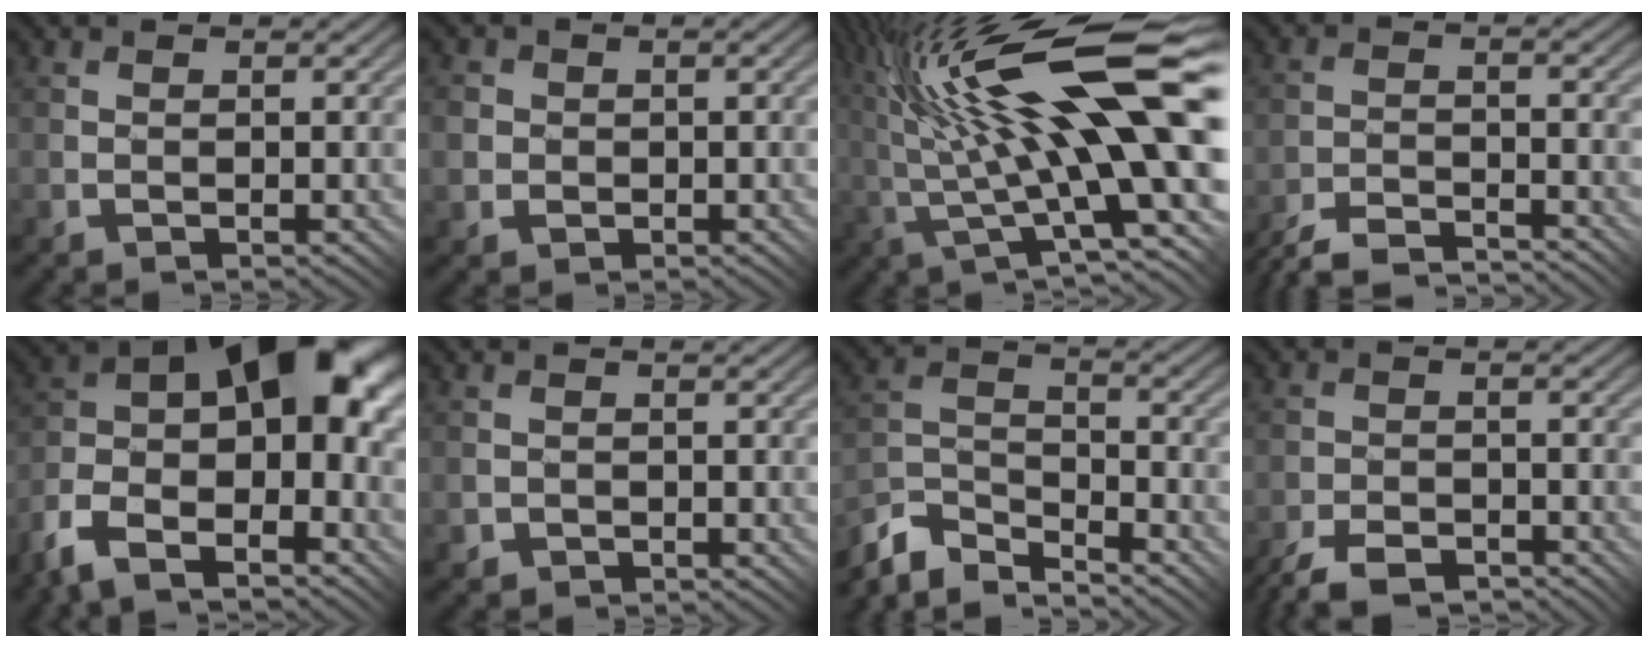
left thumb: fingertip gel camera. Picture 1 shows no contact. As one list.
[{"total": 4.0, "force": [-0.1, 3.9, 0.9], "torque": [-0.033, 0.004, -0.021]}, {"total": 18.3, "force": [4.2, 4.4, 17.2], "torque": [-0.303, 0.025, 0.069]}, {"total": 7.0, "force": [-6.7, 0.4, 1.8], "torque": [-0.038, -0.001, -0.128]}, {"total": 17.1, "force": [-6.0, 9.4, 13.0], "torque": [-0.239, -0.012, -0.087]}, {"total": 1.1, "force": [-0.4, 1.1, 0.0], "torque": [-0.001, -0.003, -0.006]}, {"total": 7.3, "force": [-6.8, 1.6, 2.2], "torque": [-0.045, 0.004, -0.146]}, {"total": 5.7, "force": [-4.5, 2.0, 2.8], "torque": [-0.052, -0.004, -0.088]}]